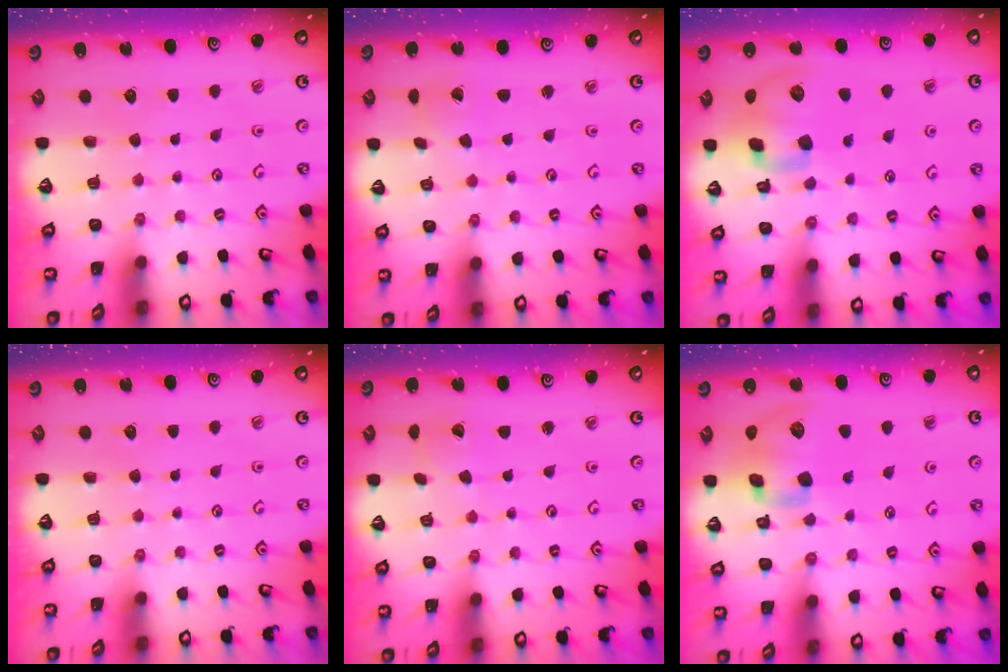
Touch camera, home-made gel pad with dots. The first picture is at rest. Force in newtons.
{"total": 1.7, "press": 1.7, "slide": 0.1}
{"total": 14.3, "press": 14.1, "slide": 2.5}
{"total": 0.0}
{"total": 1.9, "press": 1.8, "slide": 0.3}
{"total": 13.9, "press": 13.8, "slide": 2.0}